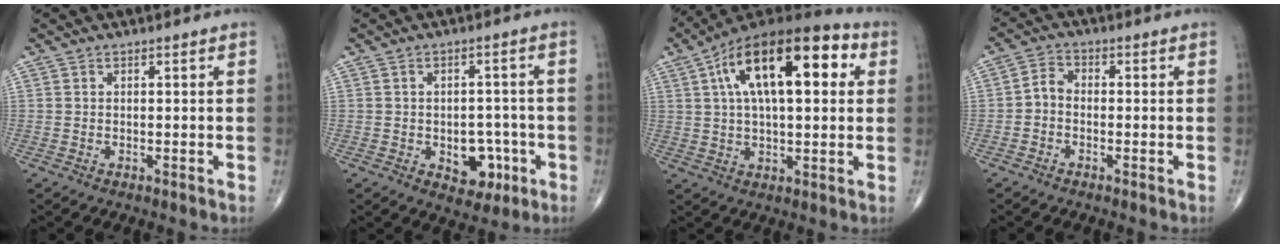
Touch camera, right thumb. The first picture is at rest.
{"total": 7.6, "force": [-2.5, 5.2, 4.9], "torque": [-0.027, 0.019, -0.024]}
{"total": 21.5, "force": [6.5, 9.3, 18.3], "torque": [-0.287, 0.020, 0.096]}
{"total": 3.1, "force": [-1.0, 2.3, 1.9], "torque": [-0.029, 0.016, -0.032]}